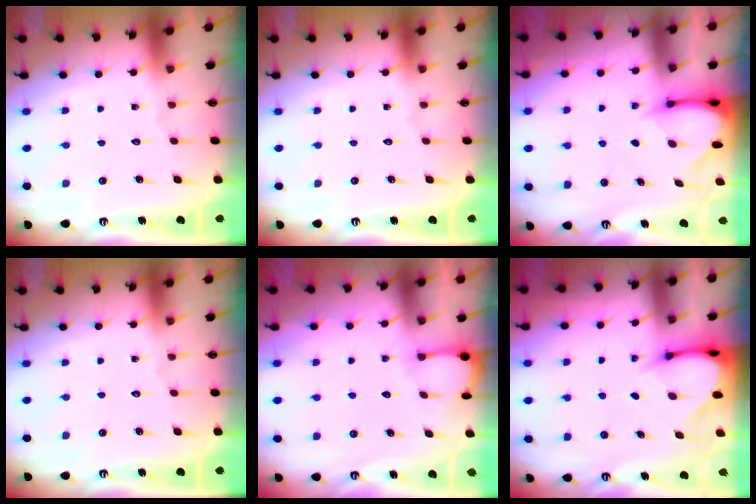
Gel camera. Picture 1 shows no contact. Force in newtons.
{"total": 0.0}
{"total": 3.3, "press": 3.2, "slide": 0.3}
{"total": 0.0}
{"total": 3.4, "press": 3.4, "slide": 0.3}
{"total": 3.4, "press": 3.4, "slide": 0.1}